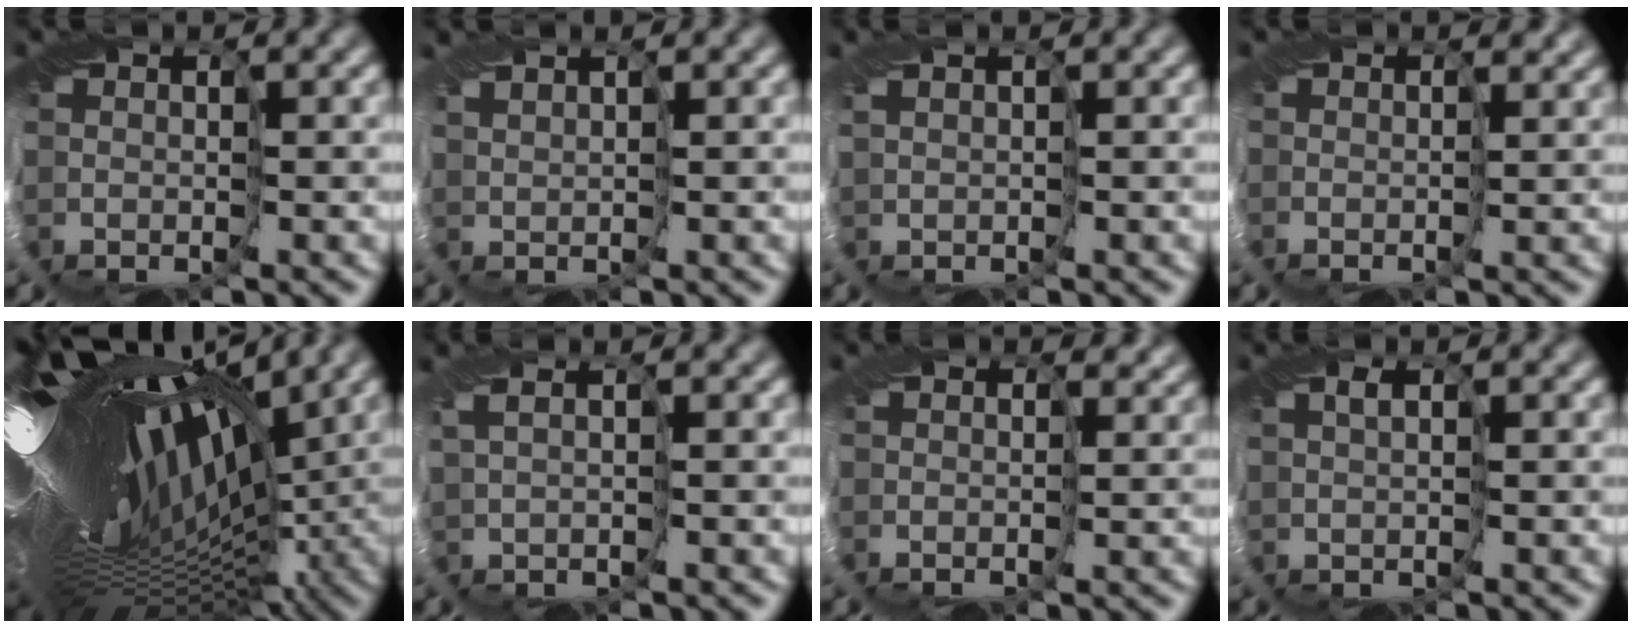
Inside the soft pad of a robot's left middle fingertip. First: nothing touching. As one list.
[{"total": 1.3, "force": [1.0, 0.3, 0.7], "torque": [-0.025, 0.007, 0.021]}, {"total": 1.1, "force": [0.5, 0.4, 0.9], "torque": [-0.020, 0.004, 0.016]}, {"total": 2.0, "force": [1.8, 0.7, 0.4], "torque": [-0.012, 0.004, 0.026]}, {"total": 19.9, "force": [1.3, 8.8, 17.8], "torque": [-0.267, 0.012, 0.021]}, {"total": 1.4, "force": [0.1, 0.4, 1.3], "torque": [-0.034, 0.003, 0.003]}, {"total": 2.2, "force": [1.4, 1.4, 0.7], "torque": [-0.017, 0.006, 0.020]}, {"total": 0.7, "force": [-0.2, 0.2, 0.7], "torque": [-0.018, 0.003, -0.004]}]